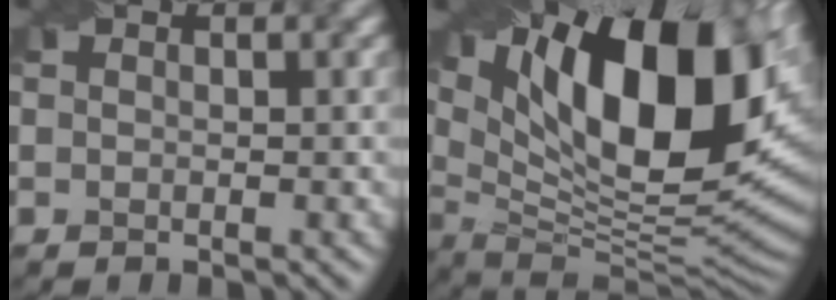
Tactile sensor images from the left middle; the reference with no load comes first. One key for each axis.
{"total": 18.4, "fx": 6.8, "fy": 7.9, "fz": 15.2, "tx": -0.237, "ty": 0.019, "tz": 0.121}